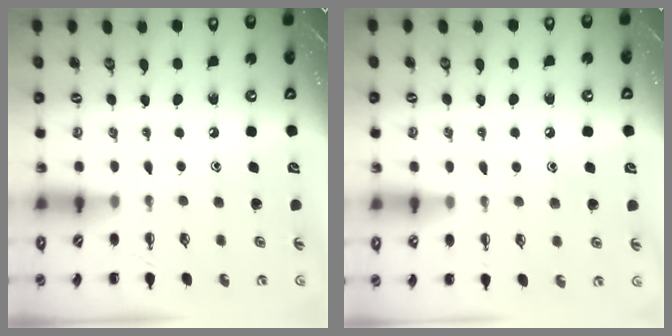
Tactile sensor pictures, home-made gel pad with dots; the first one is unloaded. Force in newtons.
{"total": 7.9, "press": 7.6, "slide": 1.9}